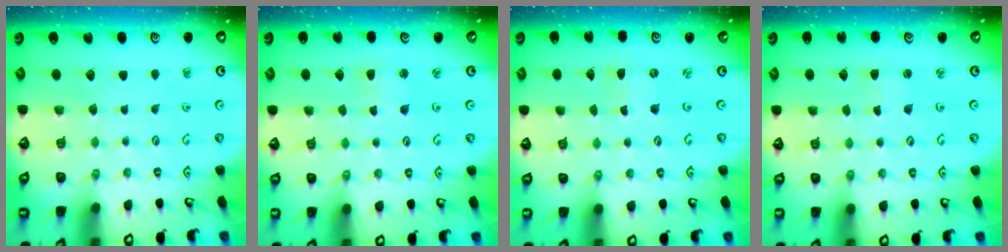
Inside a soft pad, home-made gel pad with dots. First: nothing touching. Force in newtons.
{"total": 1.5, "press": 1.4, "slide": 0.4}
{"total": 0.0}
{"total": 1.8, "press": 1.8, "slide": 0.2}